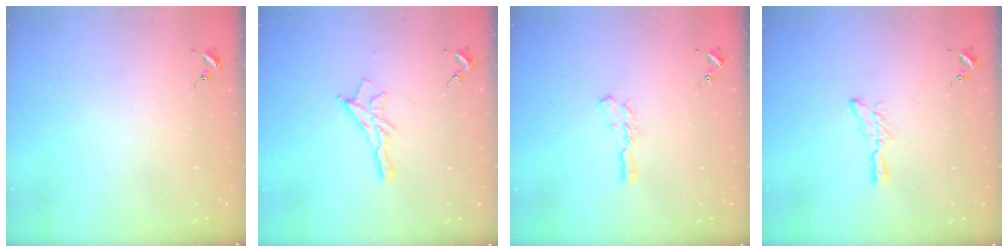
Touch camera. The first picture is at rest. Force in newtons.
{"total": 9.4, "press": 9.4, "slide": 0.6}
{"total": 6.1, "press": 6.1, "slide": 0.2}
{"total": 5.5, "press": 5.5, "slide": 0.5}